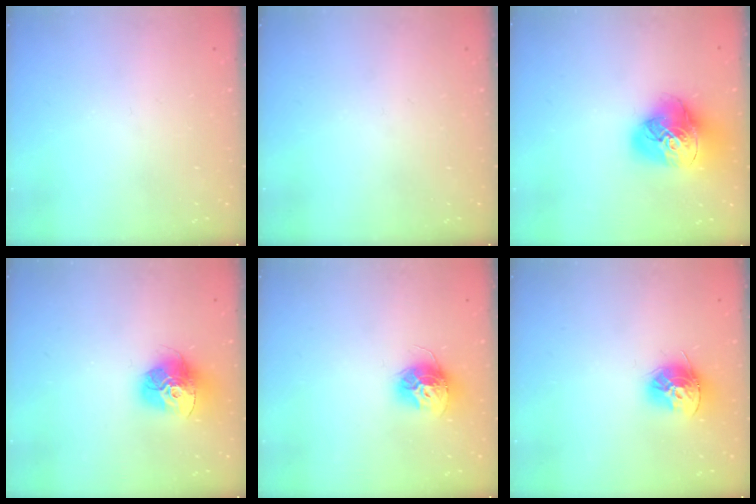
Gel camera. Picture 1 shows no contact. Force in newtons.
{"total": 0.0}
{"total": 17.3, "press": 17.2, "slide": 2.0}
{"total": 15.8, "press": 15.7, "slide": 1.6}
{"total": 12.2, "press": 12.1, "slide": 1.1}
{"total": 12.6, "press": 12.5, "slide": 1.2}